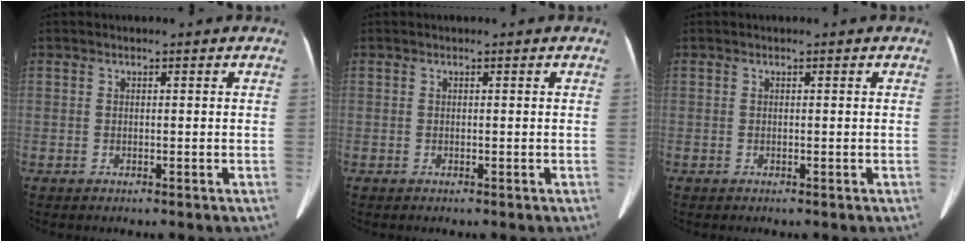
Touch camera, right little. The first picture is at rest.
{"total": 0.0}
{"total": 0.0}